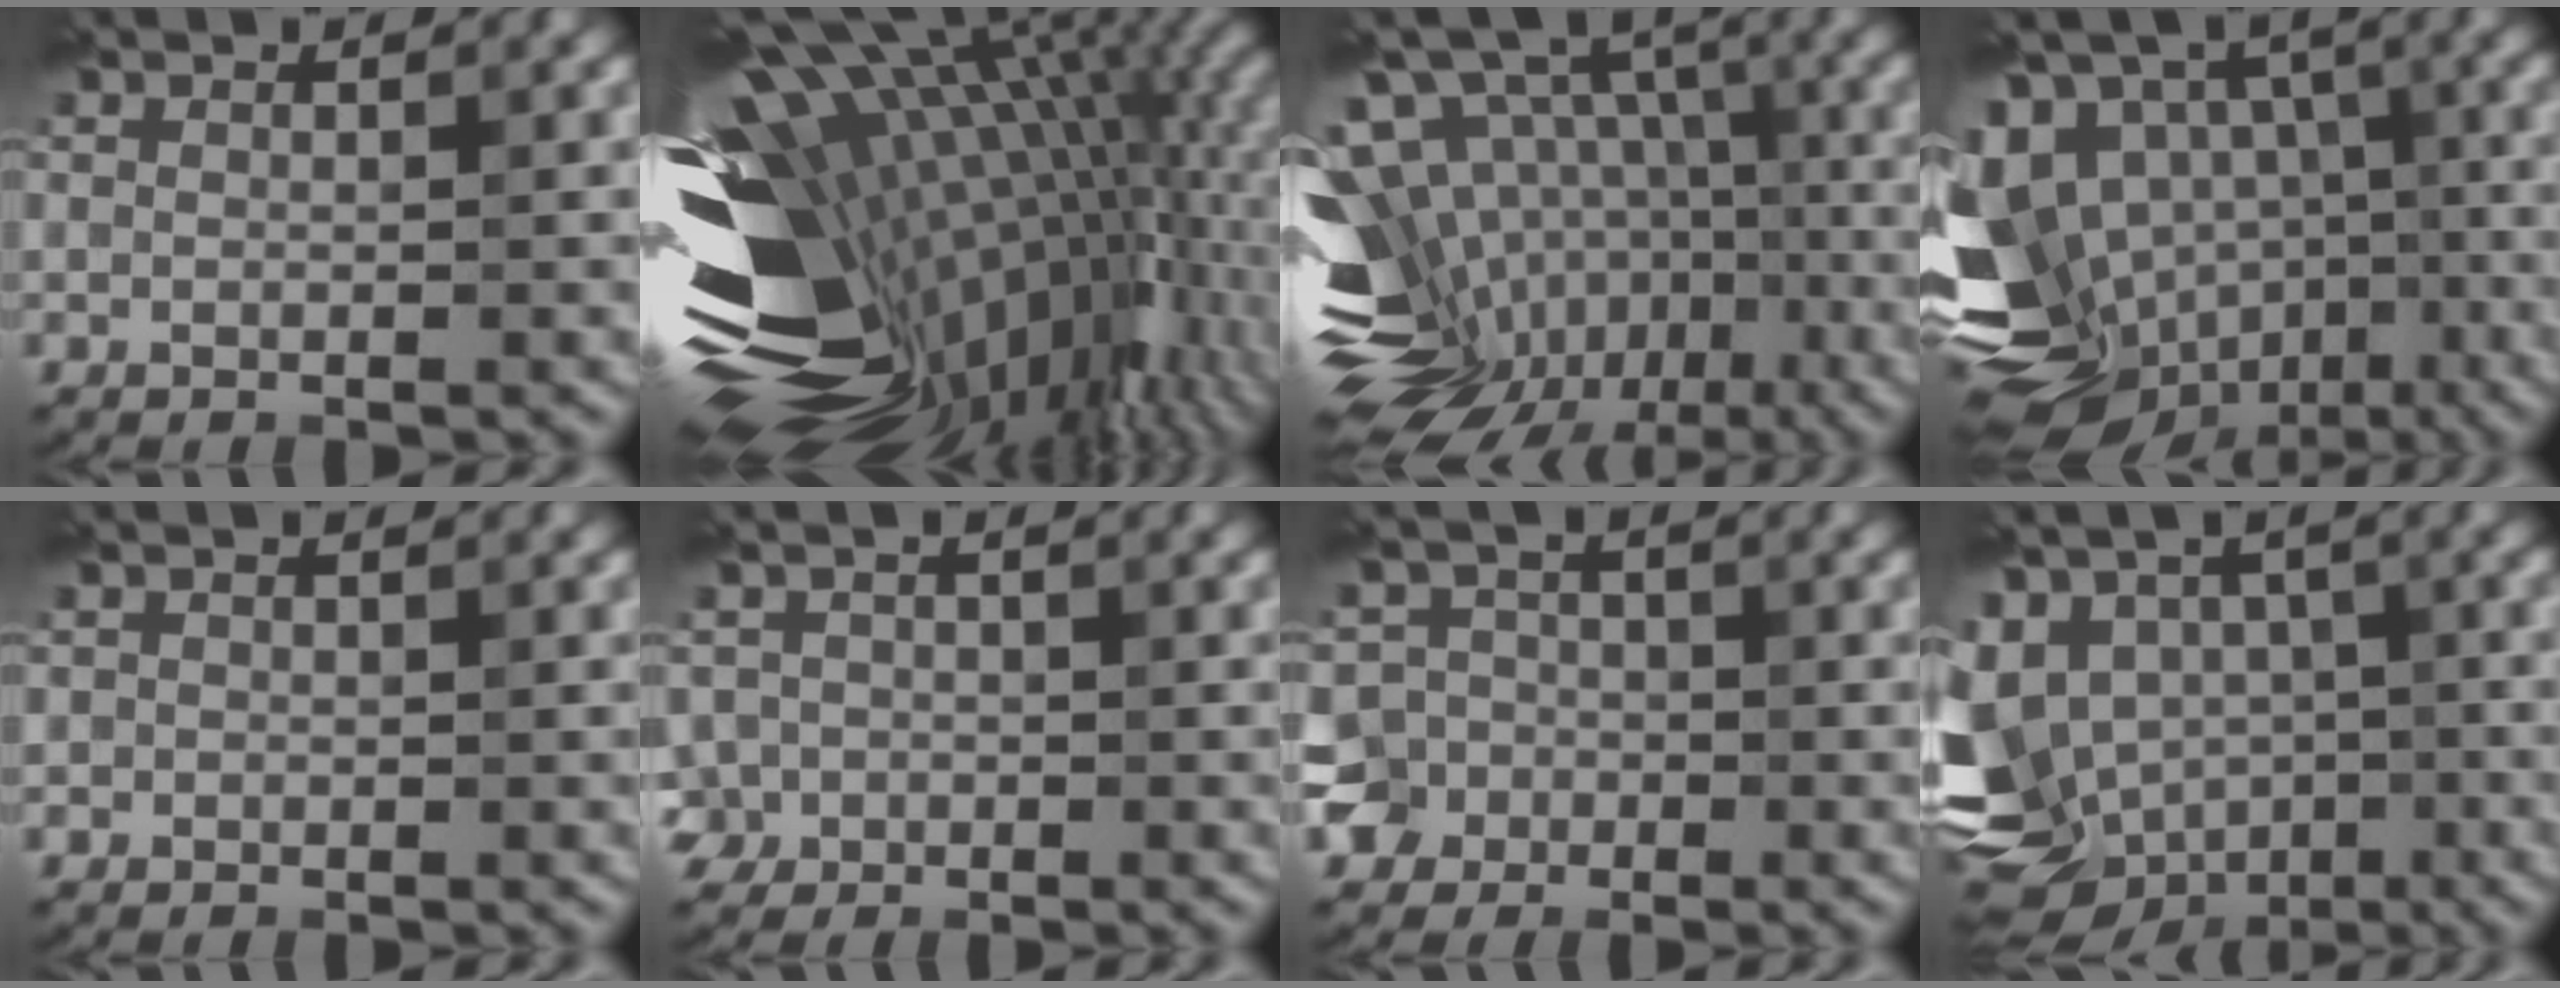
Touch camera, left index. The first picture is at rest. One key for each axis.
{"total": 20.1, "fx": -1.6, "fy": 11.6, "fz": 16.3, "tx": -0.273, "ty": 0.021, "tz": -0.012}
{"total": 13.8, "fx": -4.4, "fy": 9.7, "fz": 8.7, "tx": -0.172, "ty": 0.008, "tz": -0.049}
{"total": 13.8, "fx": -3.3, "fy": 10.1, "fz": 8.8, "tx": -0.197, "ty": -0.008, "tz": -0.040}
{"total": 0.6, "fx": -0.1, "fy": 0.6, "fz": -0.1, "tx": 0.006, "ty": -0.004, "tz": -0.006}
{"total": 2.7, "fx": -1.0, "fy": 2.4, "fz": 0.7, "tx": -0.006, "ty": 0.005, "tz": -0.019}
{"total": 8.3, "fx": -4.5, "fy": 6.9, "fz": 1.4, "tx": -0.025, "ty": -0.001, "tz": -0.109}
{"total": 13.6, "fx": -5.3, "fy": 10.5, "fz": 6.8, "tx": -0.155, "ty": -0.022, "tz": -0.059}